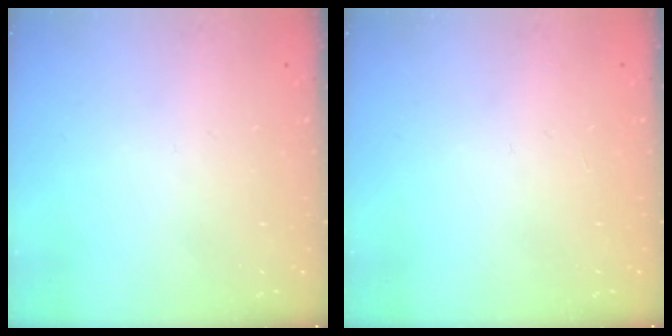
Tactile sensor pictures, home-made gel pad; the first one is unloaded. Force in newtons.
{"total": 0.0}